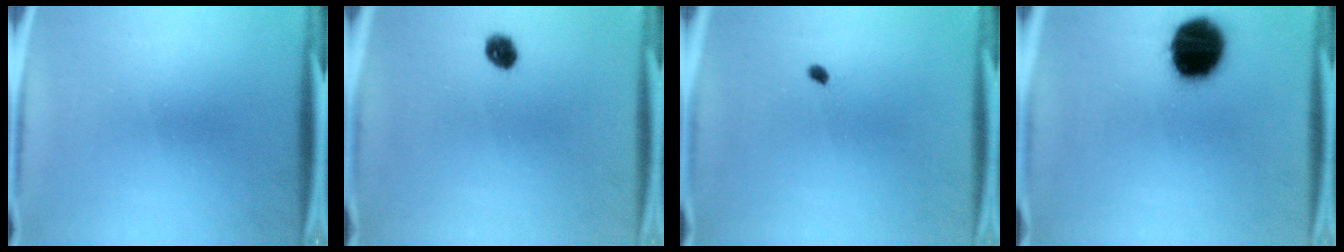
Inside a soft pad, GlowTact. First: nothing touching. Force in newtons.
{"total": 3.3}
{"total": 0.8}
{"total": 18.1}